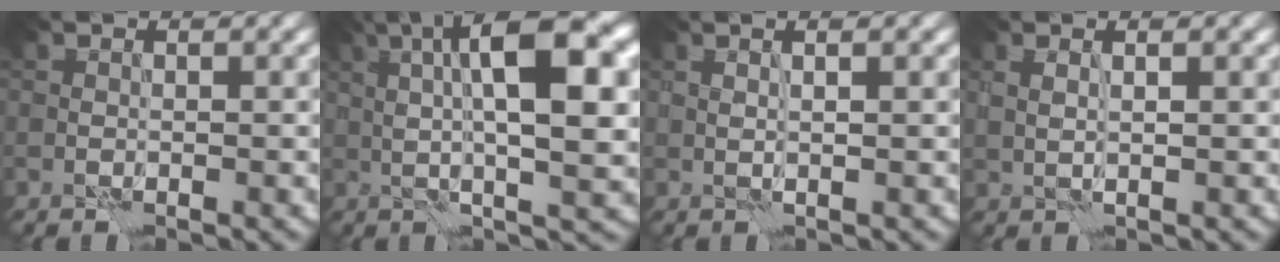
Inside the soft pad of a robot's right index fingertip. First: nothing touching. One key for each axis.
{"total": 10.6, "fx": 2.6, "fy": 2.4, "fz": 10.0, "tx": -0.144, "ty": 0.012, "tz": 0.041}
{"total": 1.2, "fx": 0.9, "fy": -0.1, "fz": 0.8, "tx": -0.009, "ty": -0.008, "tz": 0.010}
{"total": 1.2, "fx": 0.9, "fy": 0.1, "fz": 0.8, "tx": -0.016, "ty": -0.005, "tz": 0.018}